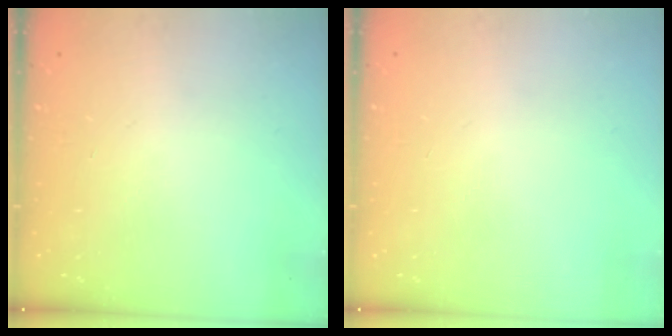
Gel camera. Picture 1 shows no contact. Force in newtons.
{"total": 0.0}